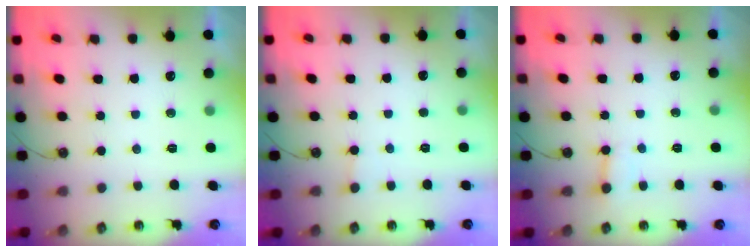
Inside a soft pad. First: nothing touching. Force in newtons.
{"total": 1.7, "press": 1.7, "slide": 0.3}
{"total": 2.6, "press": 2.6, "slide": 0.1}